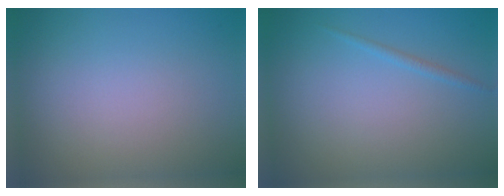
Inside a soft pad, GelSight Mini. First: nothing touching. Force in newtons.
{"total": 0.8, "press": 0.8, "slide": 0.1}